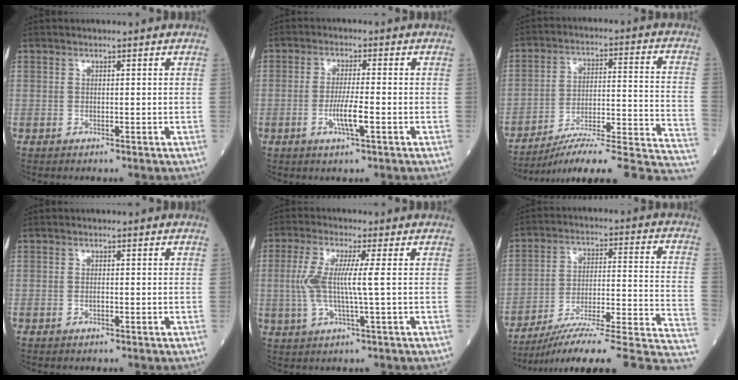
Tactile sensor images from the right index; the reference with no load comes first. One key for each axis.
{"total": 4.8, "fx": -1.5, "fy": 0.2, "fz": 4.5, "tx": -0.088, "ty": -0.007, "tz": -0.029}
{"total": 23.6, "fx": -20.7, "fy": 0.9, "fz": 11.4, "tx": -0.085, "ty": 0.014, "tz": -0.292}
{"total": 0.6, "fx": -0.3, "fy": 0.2, "fz": 0.5, "tx": -0.012, "ty": 0.000, "tz": -0.006}
{"total": 7.2, "fx": 0.4, "fy": 0.3, "fz": 7.2, "tx": -0.163, "ty": 0.005, "tz": 0.005}
{"total": 23.7, "fx": -19.2, "fy": 0.9, "fz": 13.9, "tx": -0.124, "ty": 0.015, "tz": -0.282}